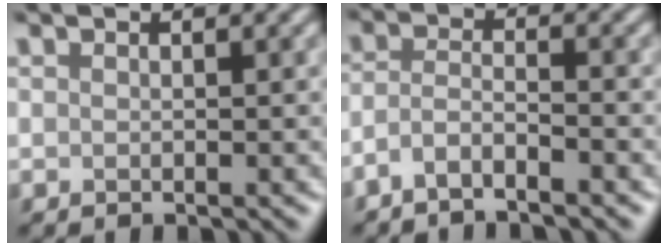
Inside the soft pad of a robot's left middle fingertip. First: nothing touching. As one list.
[{"total": 2.5, "force": [-1.9, 0.4, 1.6], "torque": [-0.032, 0.000, -0.047]}]